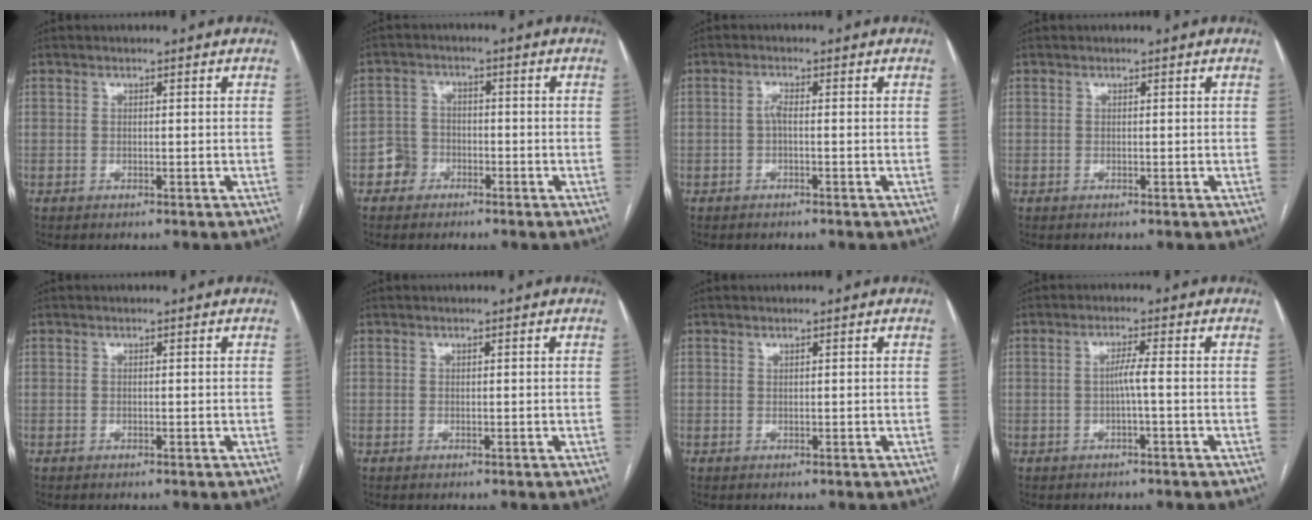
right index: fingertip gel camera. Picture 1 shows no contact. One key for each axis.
{"total": 3.9, "fx": -2.2, "fy": 3.2, "fz": 0.5, "tx": -0.010, "ty": 0.019, "tz": -0.043}
{"total": 1.5, "fx": -0.4, "fy": 0.5, "fz": 1.3, "tx": -0.028, "ty": 0.005, "tz": -0.010}
{"total": 0.0}
{"total": 0.0}
{"total": 0.0}
{"total": 0.0}
{"total": 2.3, "fx": -0.5, "fy": -0.2, "fz": 2.3, "tx": -0.039, "ty": 0.003, "tz": -0.008}